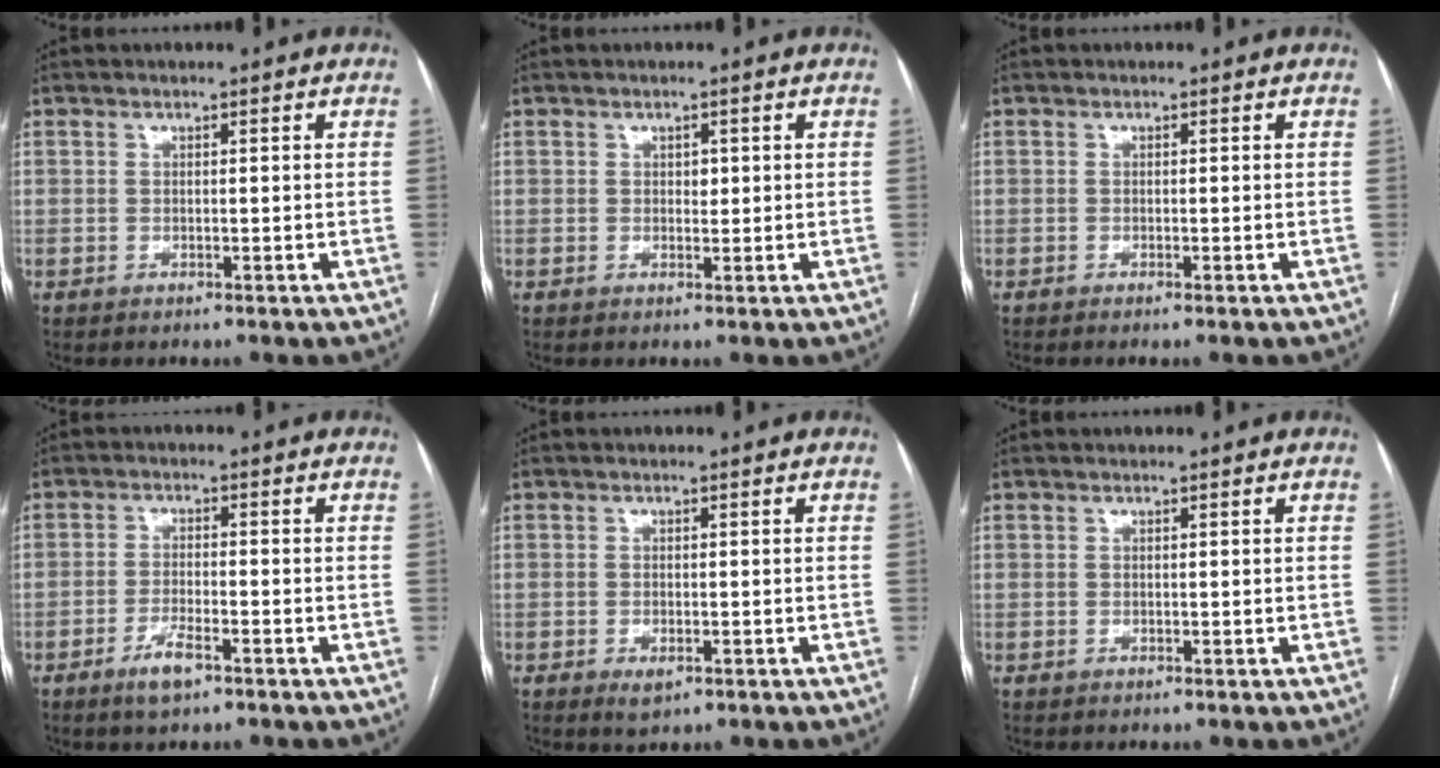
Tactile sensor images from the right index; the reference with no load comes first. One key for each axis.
{"total": 1.2, "fx": 0.2, "fy": 0.8, "fz": 0.8, "tx": -0.008, "ty": 0.001, "tz": 0.002}
{"total": 0.7, "fx": -0.5, "fy": -0.1, "fz": 0.5, "tx": -0.010, "ty": 0.000, "tz": -0.007}
{"total": 4.2, "fx": -2.7, "fy": 0.9, "fz": 3.1, "tx": -0.062, "ty": -0.002, "tz": -0.048}
{"total": 2.2, "fx": -1.1, "fy": 0.9, "fz": 1.6, "tx": -0.024, "ty": 0.000, "tz": -0.011}
{"total": 0.0}